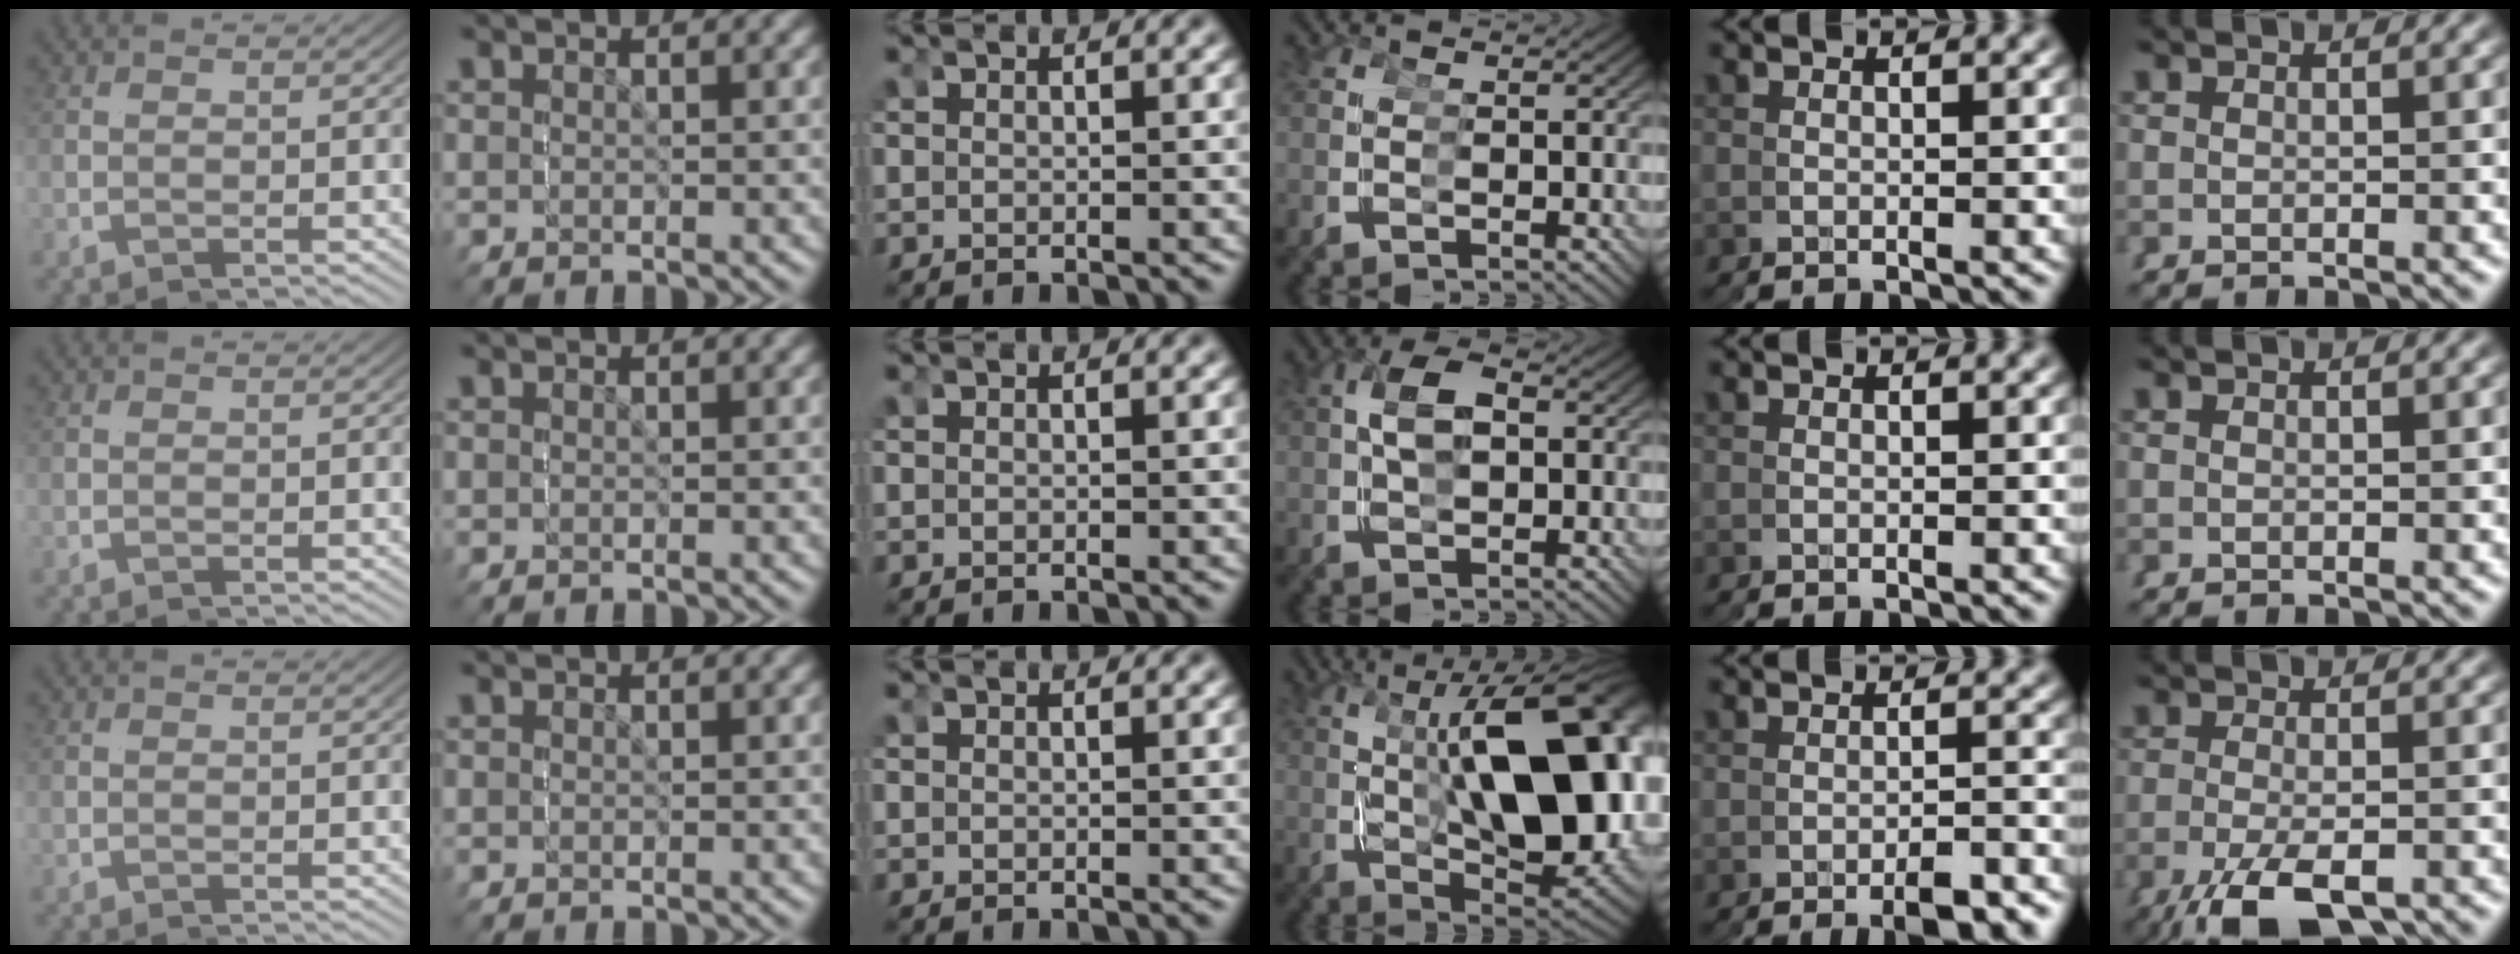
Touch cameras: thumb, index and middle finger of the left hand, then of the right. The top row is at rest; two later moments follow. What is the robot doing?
{"motion": "grasp_and_lifting", "object": "screwdriver"}